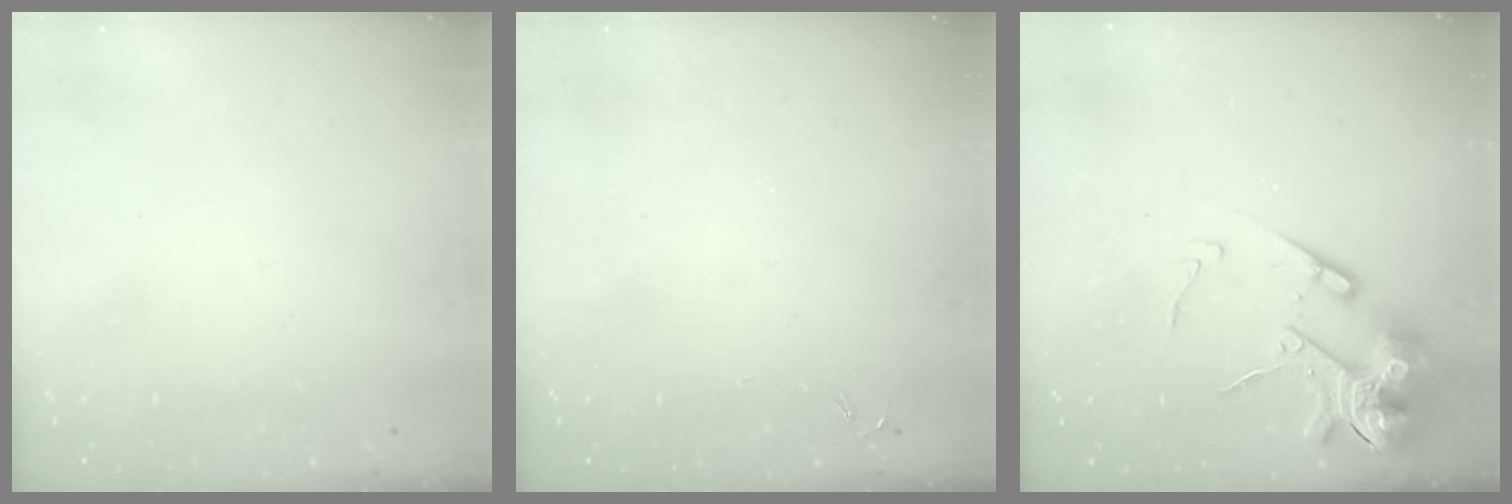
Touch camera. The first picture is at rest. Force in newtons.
{"total": 0.0}
{"total": 14.2, "press": 14.1, "slide": 1.9}